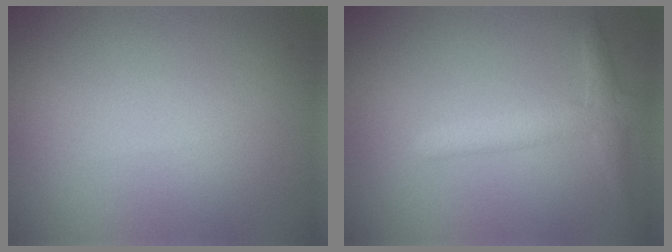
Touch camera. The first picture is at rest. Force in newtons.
{"total": 2.5, "press": 2.5, "slide": 0.1}